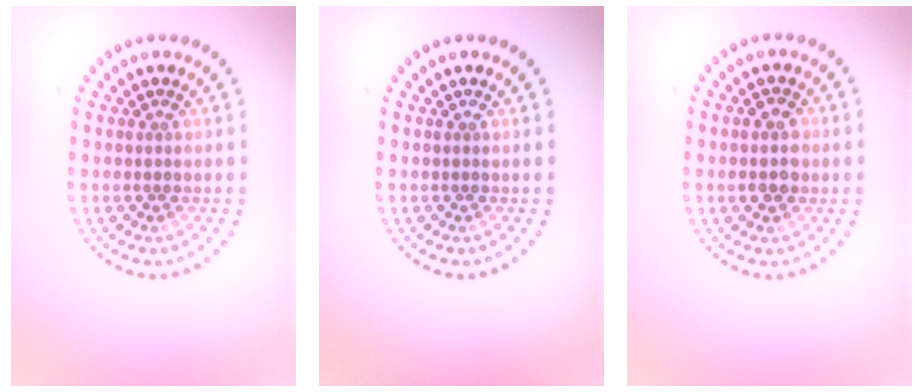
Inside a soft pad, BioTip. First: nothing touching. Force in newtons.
{"total": 0.0}
{"total": 2.9, "press": 2.9, "slide": 0.2}